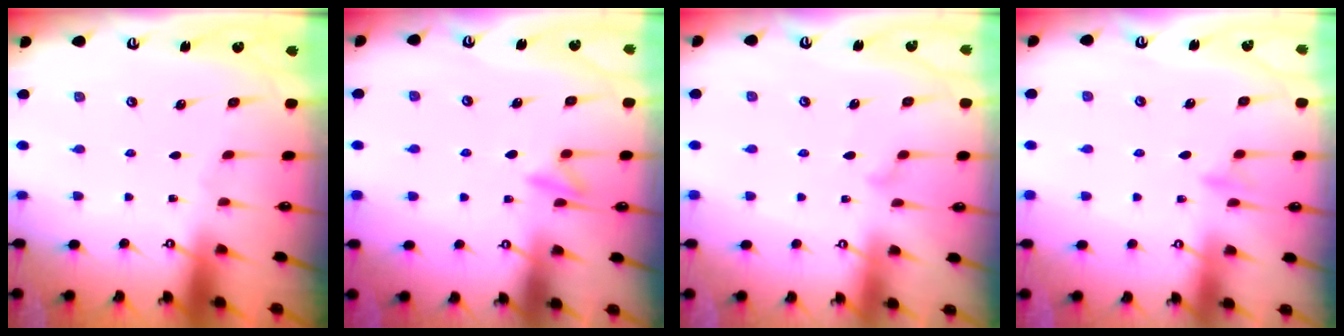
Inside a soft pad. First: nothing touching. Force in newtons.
{"total": 8.7, "press": 8.6, "slide": 1.1}
{"total": 8.0, "press": 8.0, "slide": 0.4}
{"total": 7.3, "press": 7.2, "slide": 0.7}